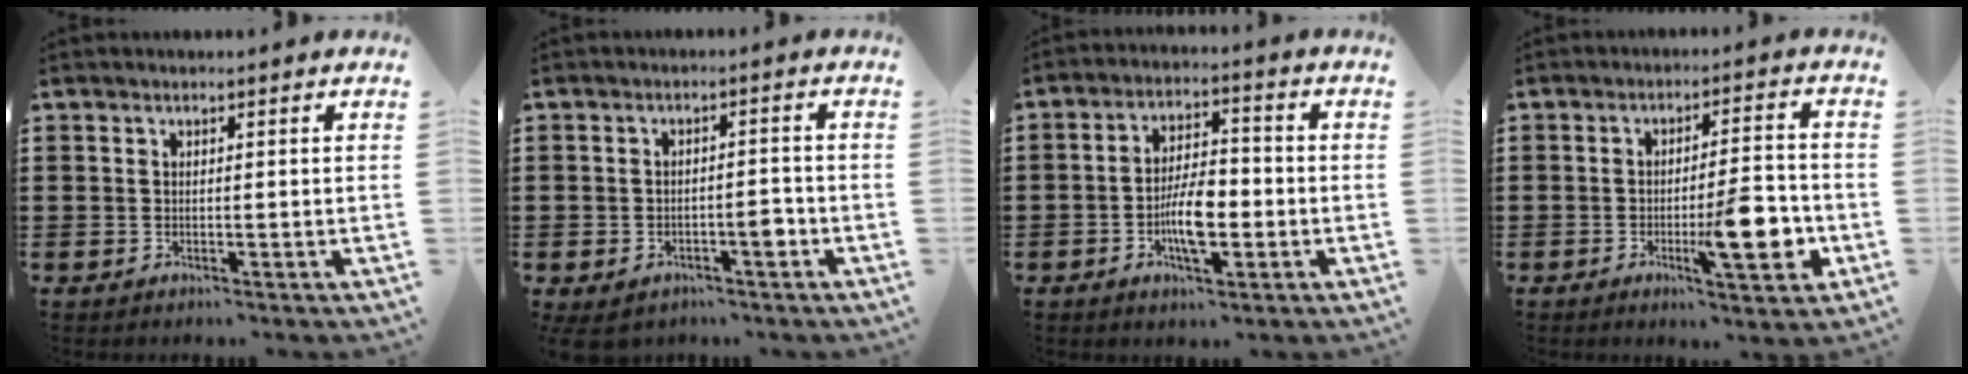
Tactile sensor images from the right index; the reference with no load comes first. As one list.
[{"total": 4.2, "force": [-2.1, 2.0, 2.9], "torque": [-0.049, 0.008, -0.040]}, {"total": 7.9, "force": [-2.3, 3.0, 7.0], "torque": [-0.137, 0.003, -0.044]}, {"total": 10.5, "force": [-3.0, 2.5, 9.7], "torque": [-0.142, -0.004, -0.047]}]